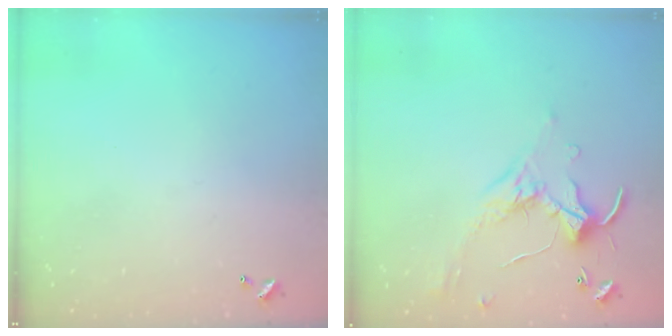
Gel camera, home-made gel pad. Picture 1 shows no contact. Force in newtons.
{"total": 0.7, "press": 0.6, "slide": 0.4}